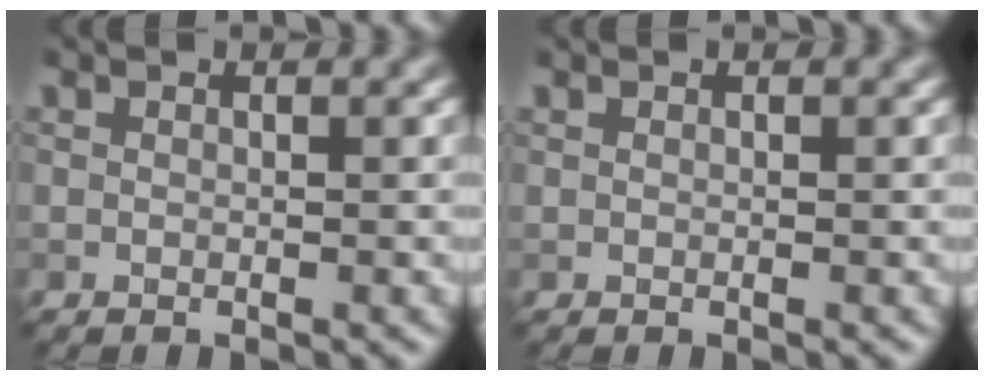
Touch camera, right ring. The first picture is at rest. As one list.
[{"total": 0.0}]